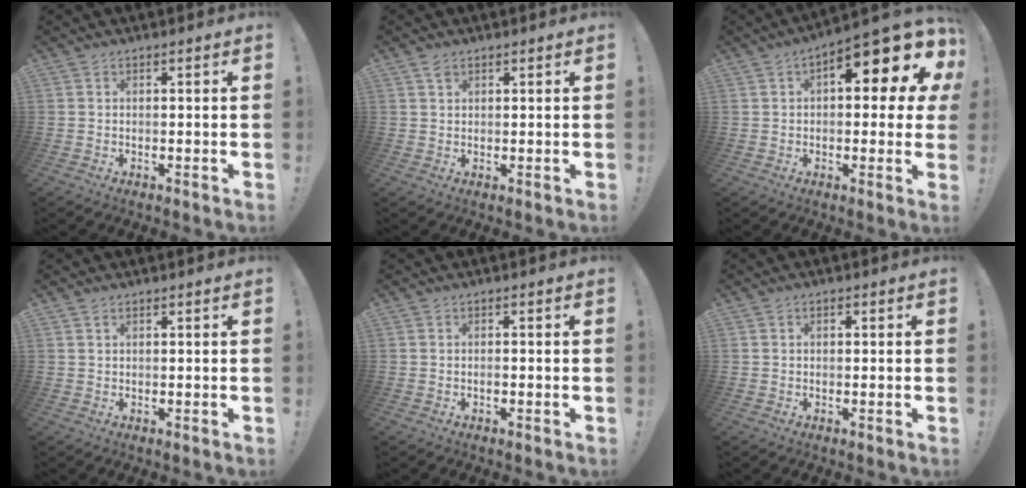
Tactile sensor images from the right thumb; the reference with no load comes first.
{"total": 1.9, "force": [1.4, 0.9, 0.9], "torque": [-0.005, -0.007, 0.023]}
{"total": 13.3, "force": [5.1, 5.4, 11.0], "torque": [-0.131, -0.037, 0.077]}
{"total": 0.9, "force": [0.7, 0.3, 0.5], "torque": [-0.003, -0.003, 0.012]}
{"total": 0.7, "force": [-0.4, 0.3, 0.4], "torque": [-0.009, 0.002, -0.007]}
{"total": 0.8, "force": [0.0, 0.7, 0.4], "torque": [-0.009, 0.004, -0.001]}